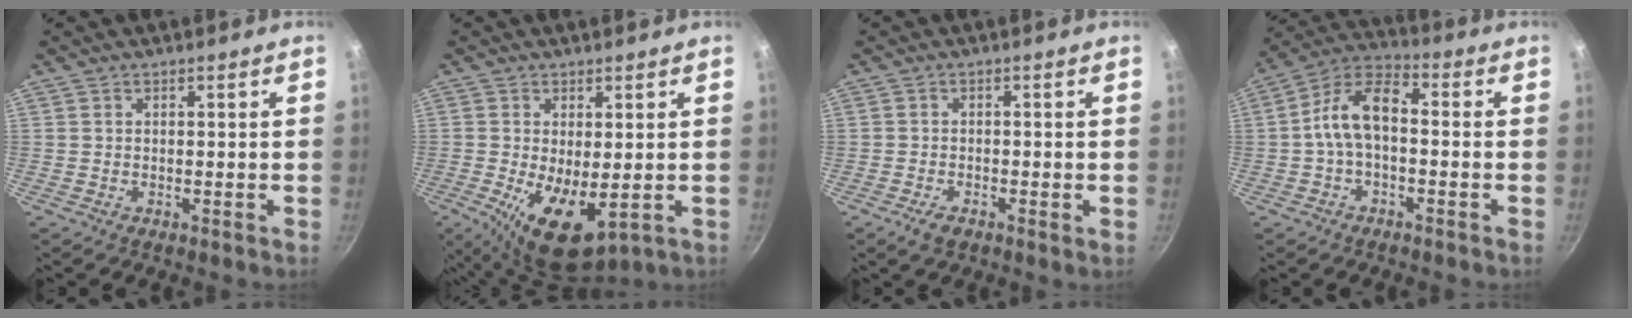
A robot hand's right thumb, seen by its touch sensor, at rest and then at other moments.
{"total": 9.9, "force": [-1.3, 4.5, 8.7], "torque": [-0.139, -0.016, -0.008]}
{"total": 2.9, "force": [-1.5, 1.3, 2.2], "torque": [-0.045, 0.003, -0.031]}
{"total": 9.7, "force": [-1.1, 5.2, 8.0], "torque": [-0.144, 0.043, -0.034]}